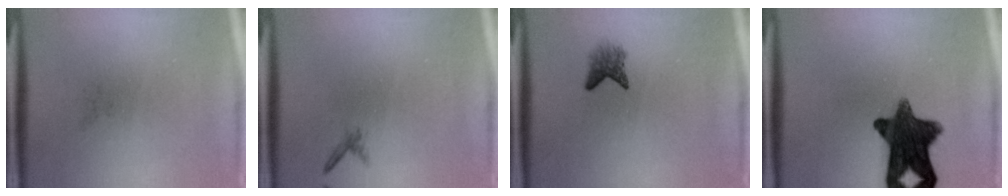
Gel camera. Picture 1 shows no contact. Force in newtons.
{"total": 0.6}
{"total": 2.3}
{"total": 12.8}